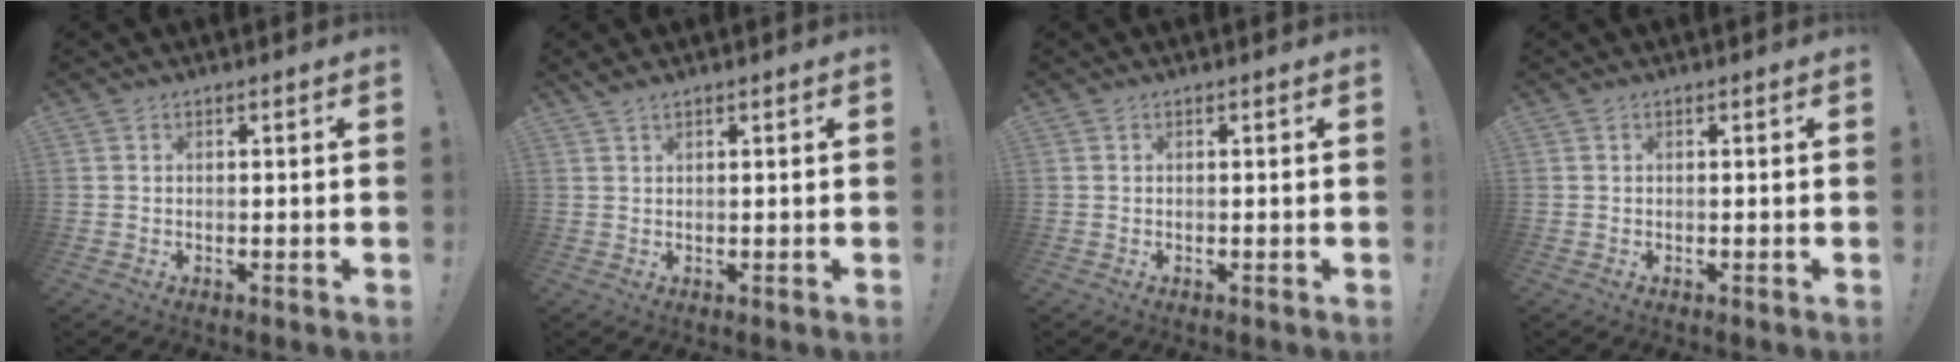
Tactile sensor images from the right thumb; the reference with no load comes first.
{"total": 1.3, "force": [1.1, 0.1, 0.7], "torque": [-0.019, -0.001, 0.022]}
{"total": 0.0}
{"total": 0.0}